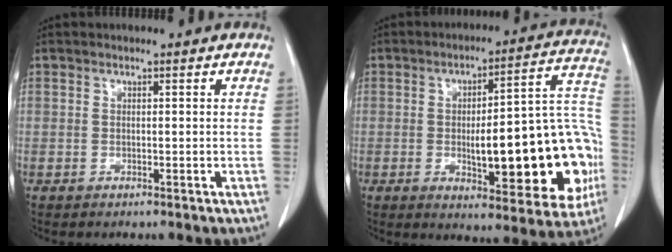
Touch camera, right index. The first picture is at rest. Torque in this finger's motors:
{"motor_torque": [1.50, -0.65, 0.50, 0.17]}